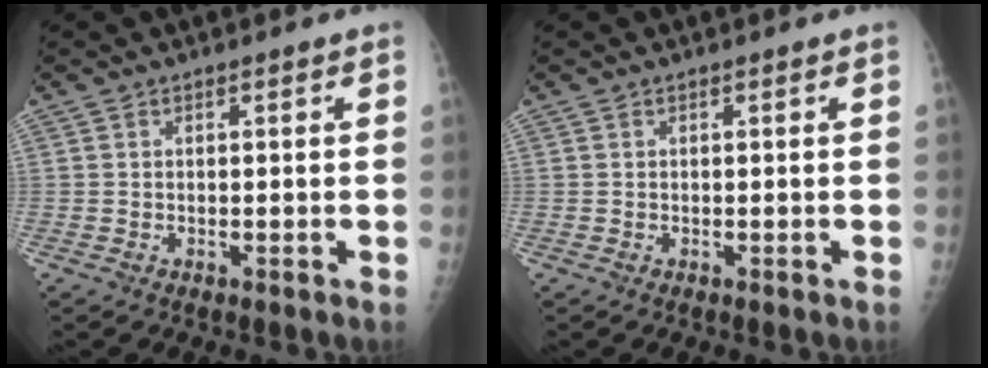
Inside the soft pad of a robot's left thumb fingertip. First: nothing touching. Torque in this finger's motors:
{"motor_torque": [0.00, 0.01, -0.02, -0.03, 0.00]}